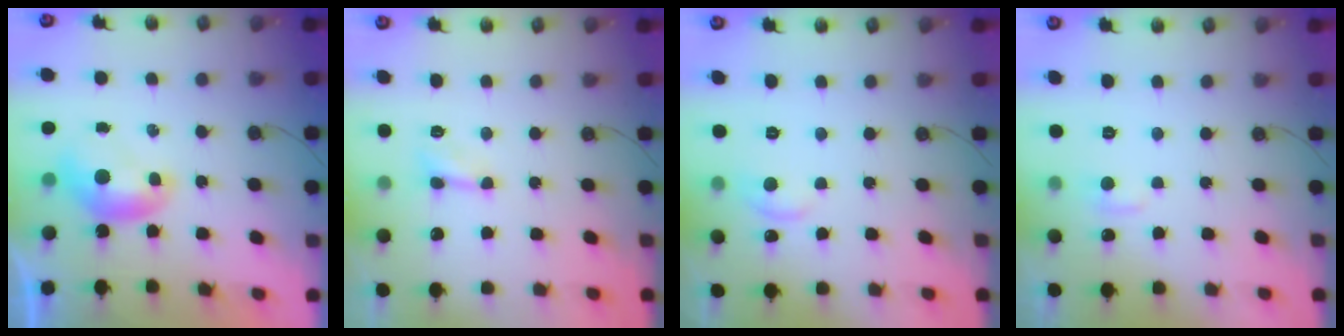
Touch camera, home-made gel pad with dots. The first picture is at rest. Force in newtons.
{"total": 2.5, "press": 2.4, "slide": 0.6}
{"total": 1.6, "press": 1.2, "slide": 1.1}
{"total": 1.0, "press": 0.6, "slide": 0.8}